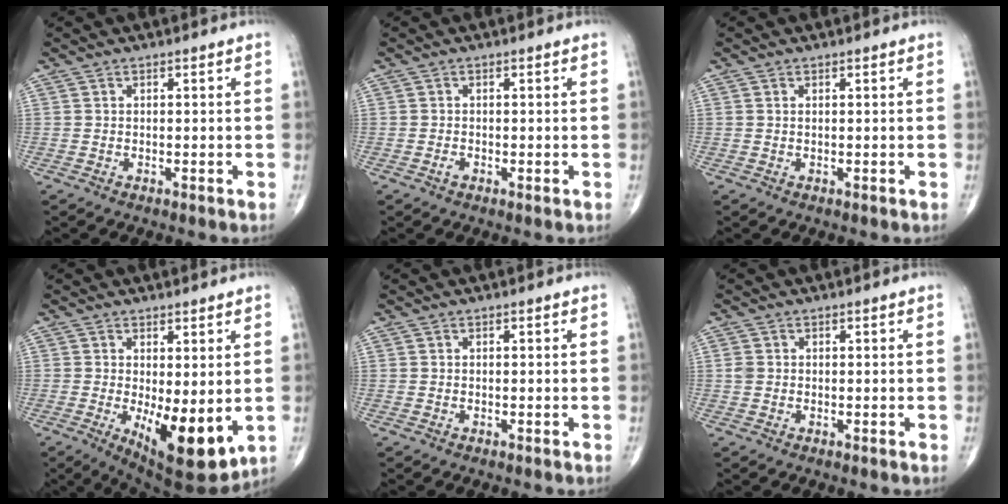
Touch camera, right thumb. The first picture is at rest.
{"total": 0.8, "force": [-0.4, 0.4, 0.6], "torque": [-0.011, -0.001, -0.010]}
{"total": 0.0}
{"total": 11.6, "force": [-1.8, 4.4, 10.5], "torque": [-0.146, -0.029, -0.012]}
{"total": 0.0}
{"total": 1.2, "force": [0.1, 1.0, 0.6], "torque": [-0.014, 0.002, 0.003]}